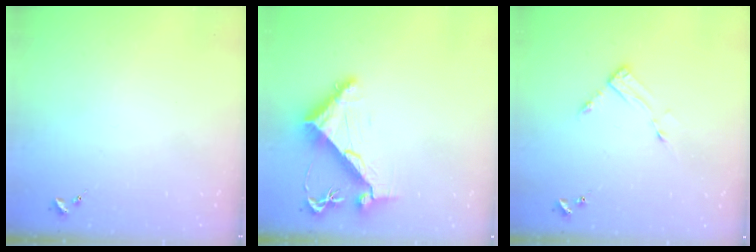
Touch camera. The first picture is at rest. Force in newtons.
{"total": 7.9, "press": 7.8, "slide": 1.0}
{"total": 3.5, "press": 3.5, "slide": 0.4}